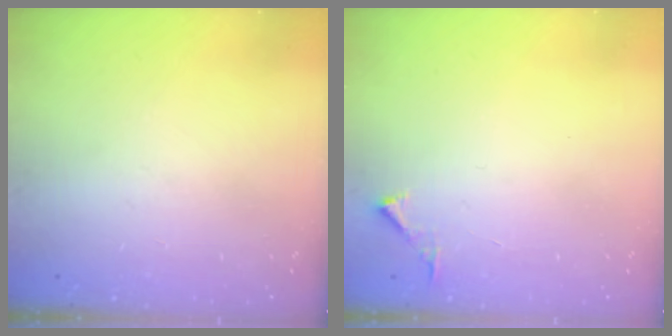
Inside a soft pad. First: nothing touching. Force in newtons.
{"total": 2.8, "press": 2.8, "slide": 0.3}